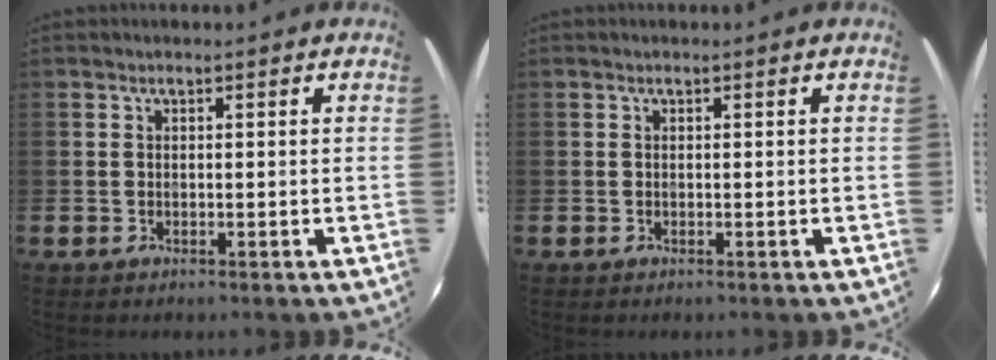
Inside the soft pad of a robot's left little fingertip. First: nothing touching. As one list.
[{"total": 0.0}]